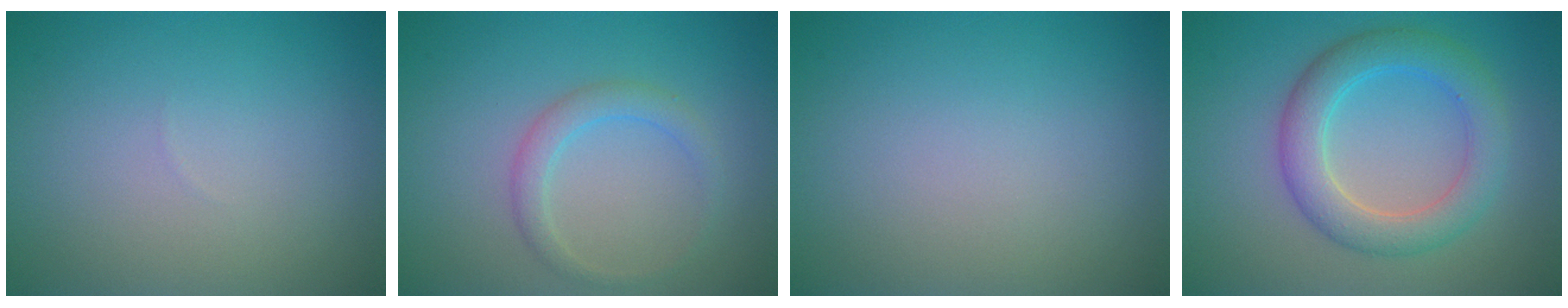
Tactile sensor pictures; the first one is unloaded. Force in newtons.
{"total": 2.1, "press": 2.1, "slide": 0.0}
{"total": 0.0}
{"total": 4.9, "press": 4.9, "slide": 0.1}